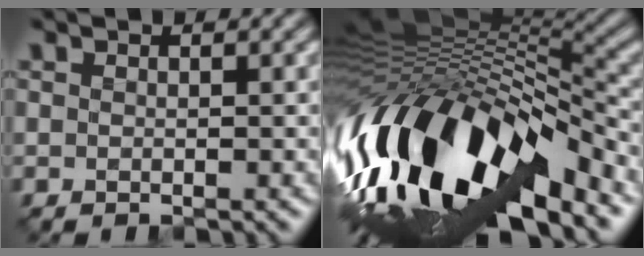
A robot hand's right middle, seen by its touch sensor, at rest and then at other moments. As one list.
[{"total": 16.1, "force": [-6.0, 6.7, 13.4], "torque": [-0.244, 0.018, -0.117]}]